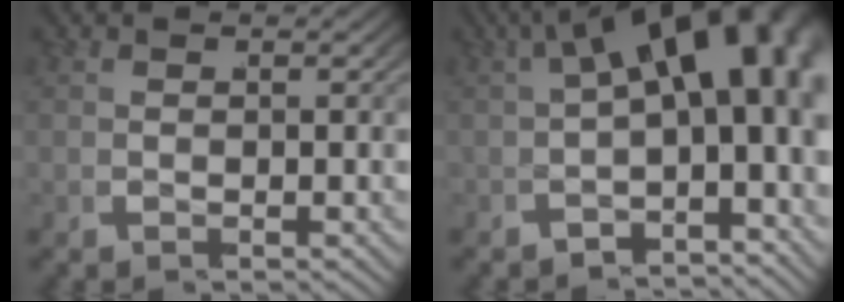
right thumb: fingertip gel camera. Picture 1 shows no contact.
{"total": 11.8, "force": [0.9, 6.5, 9.8], "torque": [-0.122, 0.008, -0.002]}